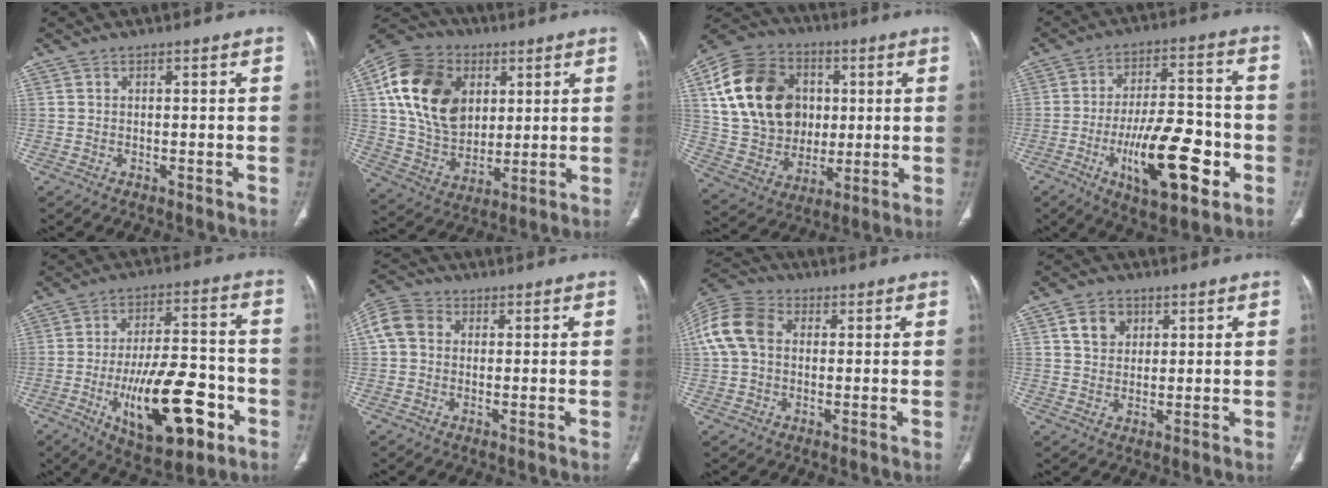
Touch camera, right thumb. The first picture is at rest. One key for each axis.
{"total": 20.7, "fx": 5.6, "fy": 15.2, "fz": 12.9, "tx": -0.225, "ty": -0.006, "tz": 0.104}
{"total": 22.6, "fx": 4.8, "fy": 17.6, "fz": 13.4, "tx": -0.232, "ty": 0.014, "tz": 0.095}
{"total": 18.2, "fx": -6.0, "fy": 6.9, "fz": 15.7, "tx": -0.237, "ty": 0.026, "tz": -0.088}
{"total": 20.1, "fx": -7.1, "fy": 8.3, "fz": 16.9, "tx": -0.252, "ty": 0.029, "tz": -0.101}
{"total": 8.0, "fx": 1.7, "fy": 6.4, "fz": 4.4, "tx": -0.088, "ty": 0.024, "tz": 0.025}
{"total": 12.2, "fx": 2.2, "fy": 9.0, "fz": 8.0, "tx": -0.169, "ty": 0.030, "tz": 0.035}
{"total": 5.6, "fx": 2.3, "fy": 4.4, "fz": 2.6, "tx": -0.018, "ty": -0.009, "tz": 0.042}